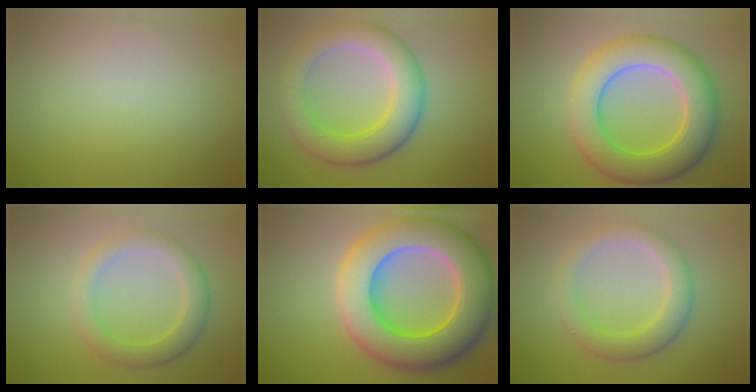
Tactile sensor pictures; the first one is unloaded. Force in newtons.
{"total": 6.6, "press": 6.6, "slide": 0.1}
{"total": 8.8, "press": 8.8, "slide": 0.2}
{"total": 3.5, "press": 3.5, "slide": 0.1}
{"total": 12.5, "press": 12.5, "slide": 0.7}
{"total": 3.9, "press": 3.9, "slide": 0.3}